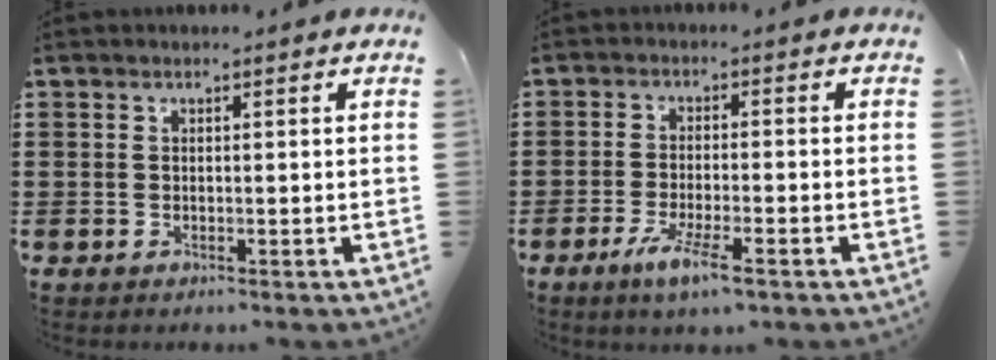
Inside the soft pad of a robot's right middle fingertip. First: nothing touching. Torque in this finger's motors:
{"motor_torque": [1.64, -0.50, 0.82, 0.21]}